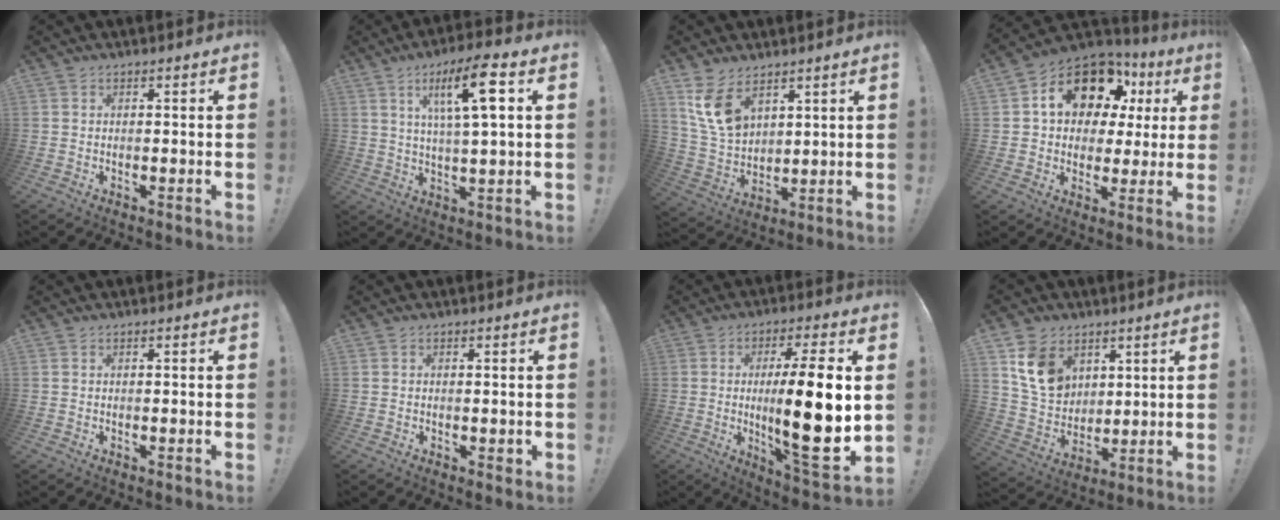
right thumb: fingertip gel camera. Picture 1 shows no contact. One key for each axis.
{"total": 12.8, "fx": 4.6, "fy": 2.5, "fz": 11.7, "tx": -0.194, "ty": -0.004, "tz": 0.065}
{"total": 12.1, "fx": 7.2, "fy": 7.2, "fz": 6.5, "tx": -0.136, "ty": -0.032, "tz": 0.147}
{"total": 16.6, "fx": 8.0, "fy": 11.1, "fz": 9.4, "tx": -0.148, "ty": -0.039, "tz": 0.151}
{"total": 0.0}
{"total": 1.2, "fx": 0.2, "fy": 0.7, "fz": 1.0, "tx": 0.000, "ty": -0.005, "tz": 0.003}
{"total": 21.0, "fx": 0.3, "fy": 3.9, "fz": 20.6, "tx": -0.333, "ty": -0.024, "tz": 0.001}
{"total": 13.5, "fx": 6.6, "fy": 10.0, "fz": 6.4, "tx": -0.118, "ty": -0.019, "tz": 0.137}